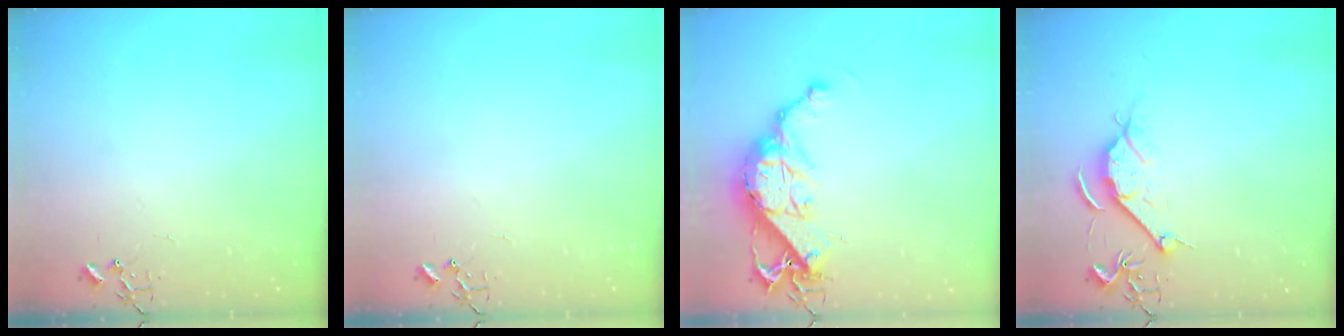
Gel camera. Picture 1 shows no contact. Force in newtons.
{"total": 0.0}
{"total": 14.9, "press": 14.8, "slide": 1.0}
{"total": 8.4, "press": 8.3, "slide": 1.0}